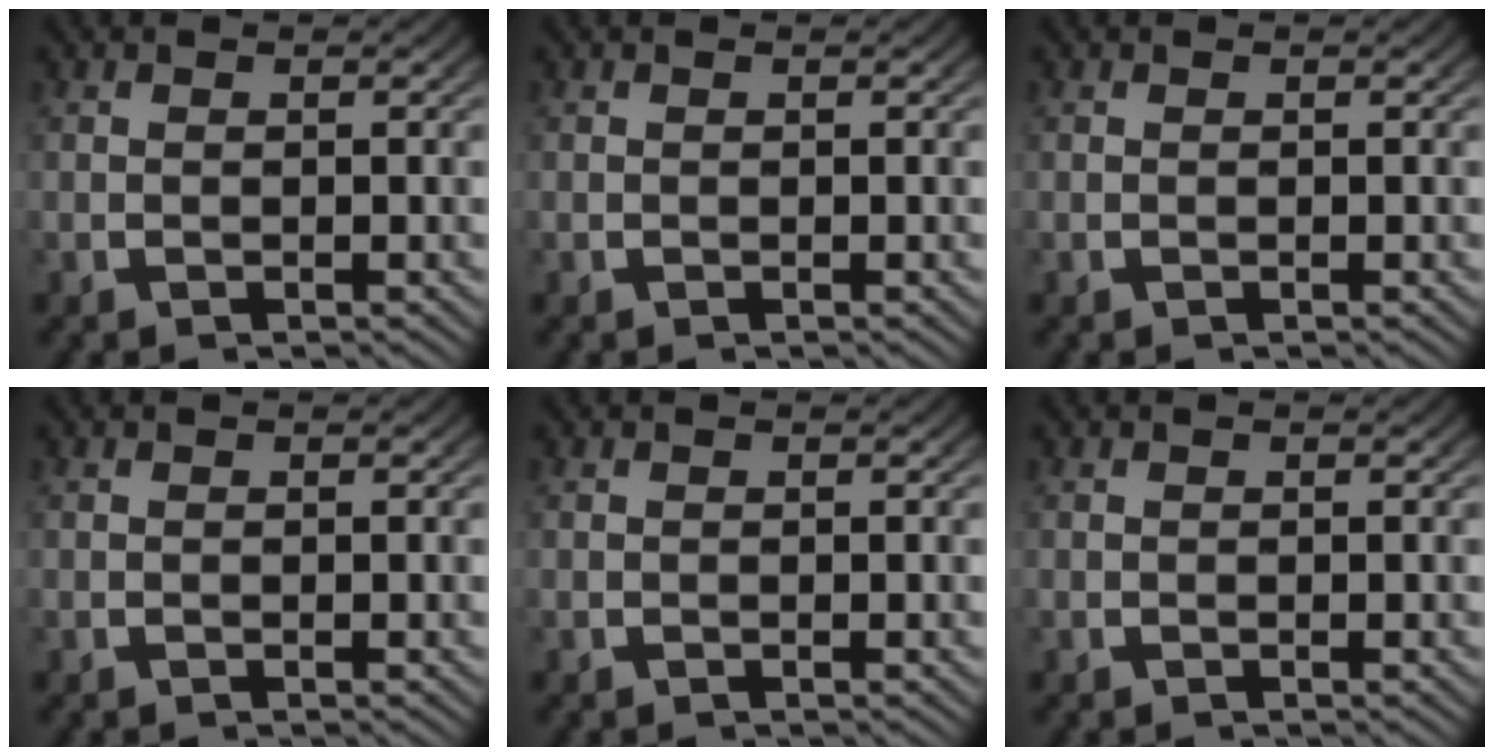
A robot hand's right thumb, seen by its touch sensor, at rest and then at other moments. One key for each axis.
{"total": 0.0}
{"total": 0.0}
{"total": 0.0}
{"total": 0.0}
{"total": 0.0}